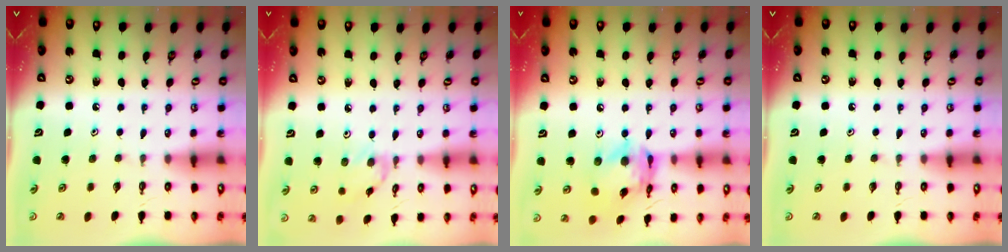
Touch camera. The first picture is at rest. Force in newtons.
{"total": 1.0, "press": 1.0, "slide": 0.3}
{"total": 14.2, "press": 14.2, "slide": 1.5}
{"total": 0.0}